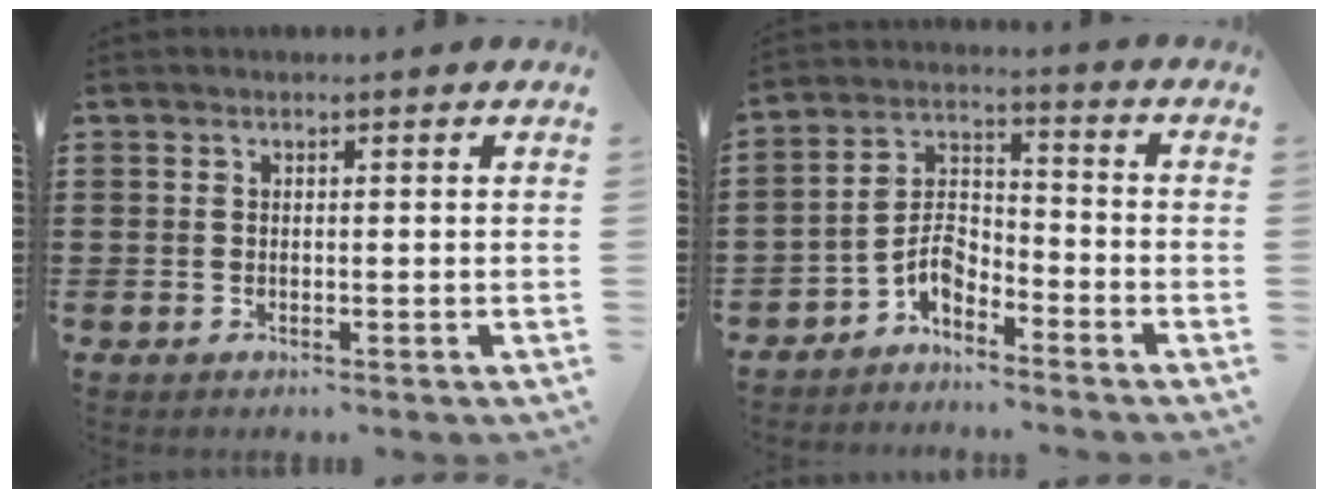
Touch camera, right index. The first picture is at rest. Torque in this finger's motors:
{"motor_torque": [2.14, 0.00, -0.02, -0.08]}